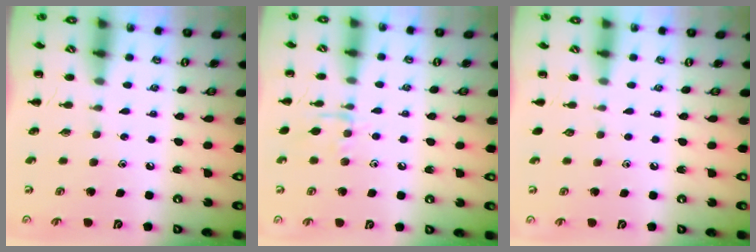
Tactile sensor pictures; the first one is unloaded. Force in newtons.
{"total": 7.5, "press": 7.4, "slide": 1.0}
{"total": 0.0}